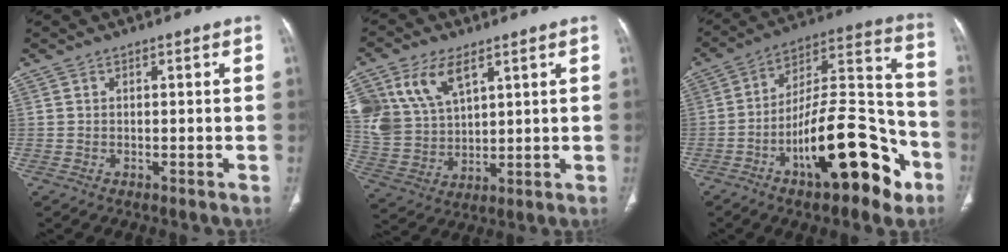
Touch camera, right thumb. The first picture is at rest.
{"total": 13.7, "force": [6.8, 8.2, 8.6], "torque": [-0.167, -0.016, 0.147]}
{"total": 23.5, "force": [-10.6, 8.9, 19.0], "torque": [-0.277, 0.077, -0.167]}